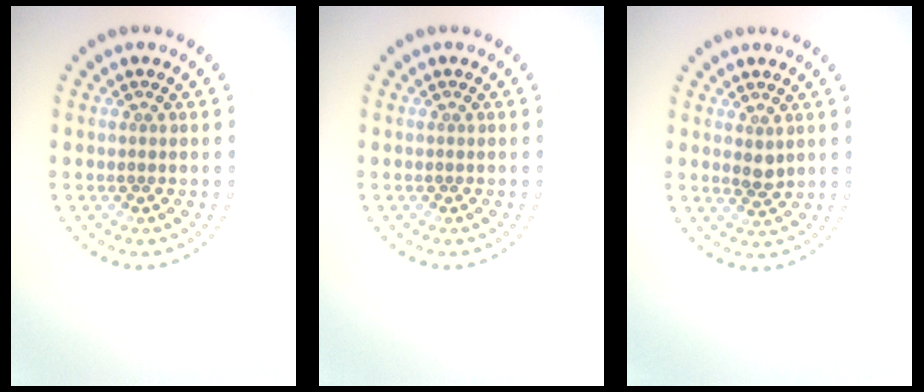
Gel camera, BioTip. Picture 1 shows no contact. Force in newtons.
{"total": 0.0}
{"total": 1.3, "press": 1.2, "slide": 0.4}